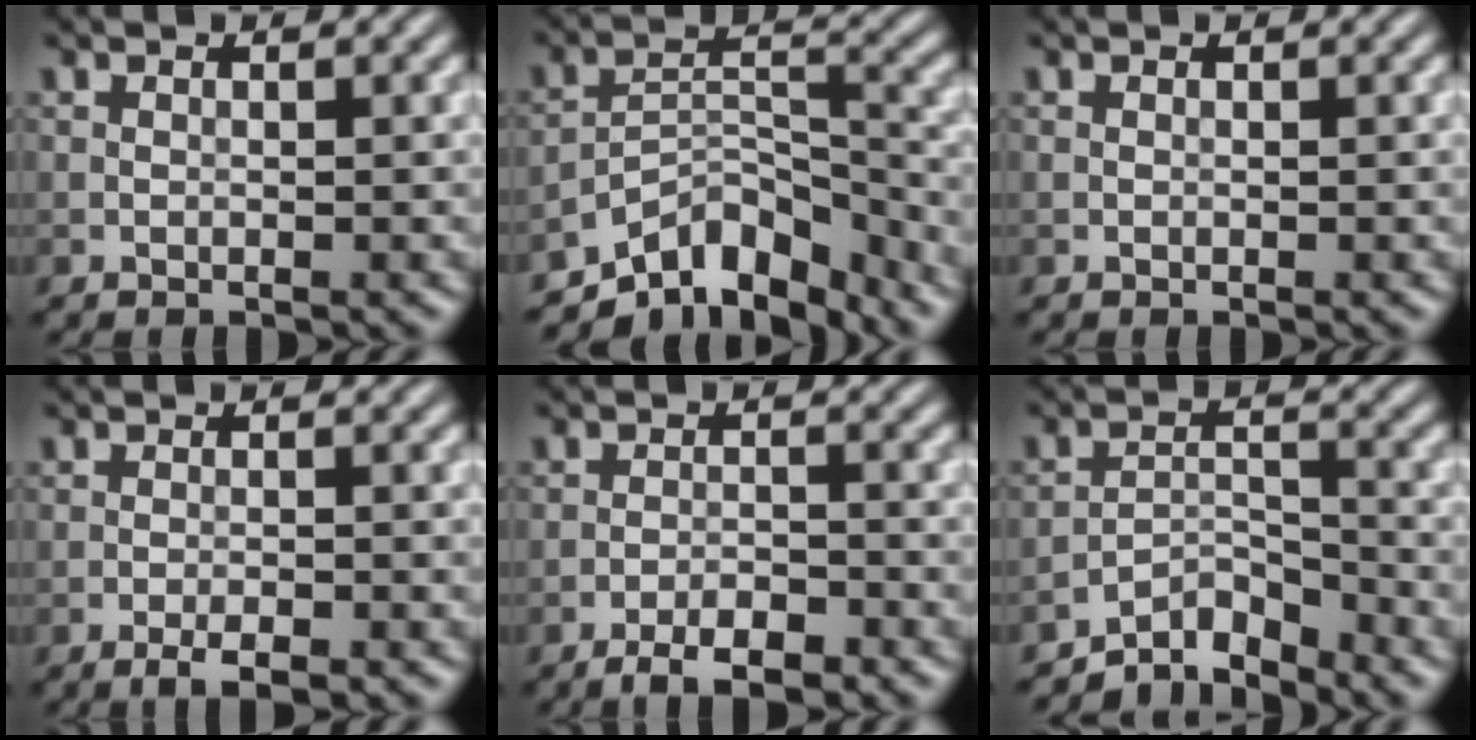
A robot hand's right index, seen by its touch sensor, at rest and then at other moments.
{"total": 8.0, "force": [-6.4, 3.0, 3.6], "torque": [-0.041, -0.005, -0.117]}
{"total": 0.0}
{"total": 2.2, "force": [-1.4, 0.5, 1.6], "torque": [-0.027, -0.001, -0.025]}
{"total": 3.6, "force": [-2.6, 1.0, 2.2], "torque": [-0.034, 0.004, -0.047]}
{"total": 4.0, "force": [-3.7, 0.9, 1.1], "torque": [-0.011, 0.009, -0.075]}